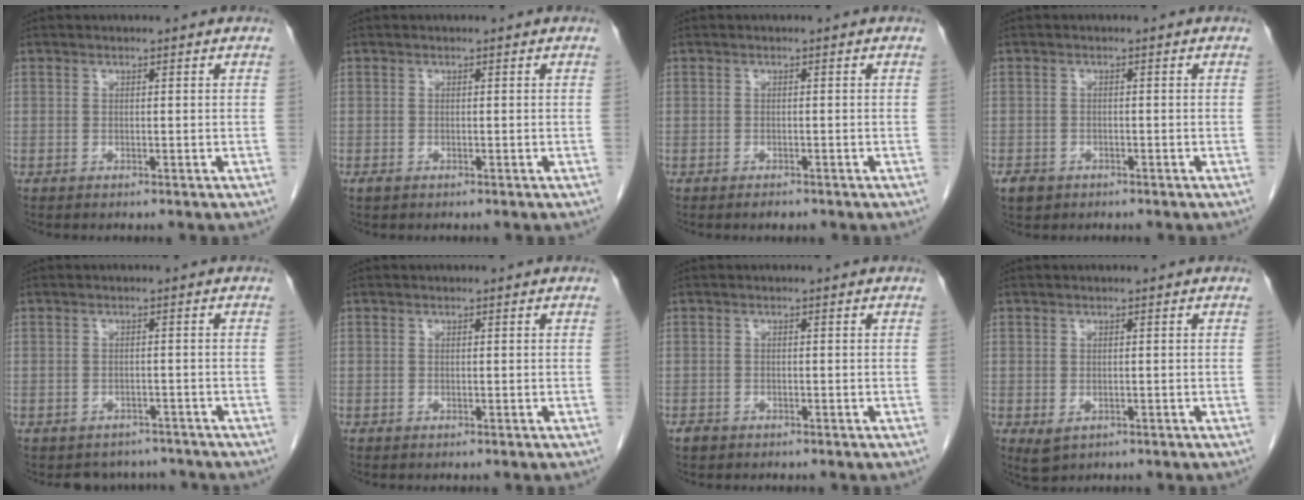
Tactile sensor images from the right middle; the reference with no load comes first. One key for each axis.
{"total": 1.8, "fx": -1.0, "fy": 1.3, "fz": 0.8, "tx": -0.018, "ty": 0.000, "tz": -0.008}
{"total": 1.0, "fx": -0.8, "fy": 0.4, "fz": 0.4, "tx": -0.012, "ty": -0.002, "tz": -0.009}
{"total": 2.6, "fx": -1.7, "fy": 1.7, "fz": 0.8, "tx": -0.019, "ty": 0.001, "tz": -0.023}
{"total": 4.7, "fx": -4.2, "fy": 2.1, "fz": -0.1, "tx": 0.004, "ty": 0.008, "tz": -0.052}
{"total": 0.0}
{"total": 1.1, "fx": -0.8, "fy": 0.7, "fz": 0.3, "tx": -0.012, "ty": 0.001, "tz": -0.012}
{"total": 2.1, "fx": -0.6, "fy": 1.4, "fz": 1.4, "tx": -0.027, "ty": -0.005, "tz": 0.002}